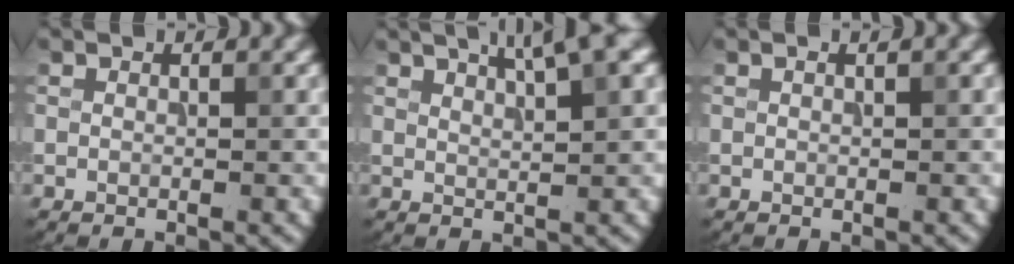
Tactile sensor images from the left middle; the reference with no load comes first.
{"total": 4.7, "force": [2.9, 0.7, 3.6], "torque": [-0.050, 0.013, 0.046]}
{"total": 1.1, "force": [0.3, 0.2, 1.0], "torque": [-0.017, 0.005, 0.000]}